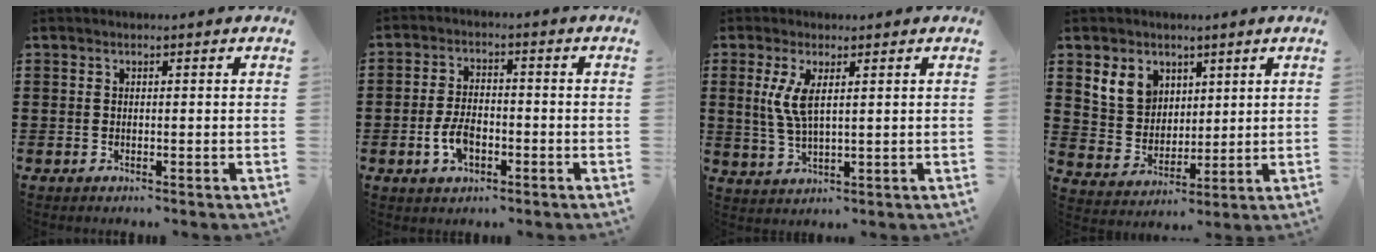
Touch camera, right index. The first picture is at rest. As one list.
[{"total": 5.1, "force": [-1.8, 2.8, 3.8], "torque": [-0.088, 0.001, -0.038]}, {"total": 5.2, "force": [1.6, 1.7, 4.6], "torque": [-0.113, -0.002, 0.022]}, {"total": 7.2, "force": [3.5, 5.8, 2.2], "torque": [-0.076, 0.018, 0.069]}]